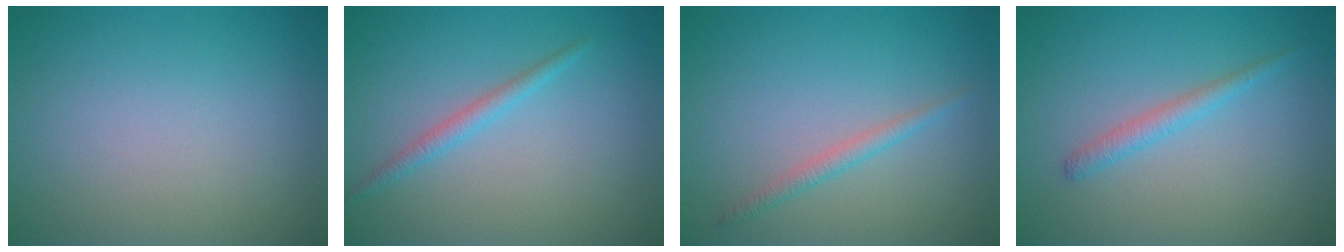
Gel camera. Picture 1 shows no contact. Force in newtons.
{"total": 1.4, "press": 1.4, "slide": 0.1}
{"total": 1.4, "press": 1.4, "slide": 0.0}
{"total": 1.5, "press": 1.5, "slide": 0.2}